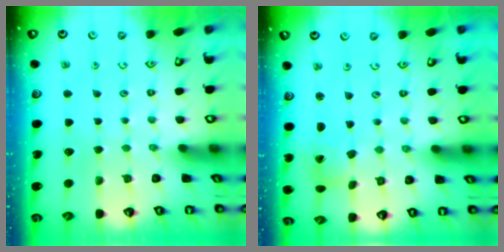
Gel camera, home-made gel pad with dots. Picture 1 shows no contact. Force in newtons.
{"total": 1.0, "press": 1.0, "slide": 0.1}